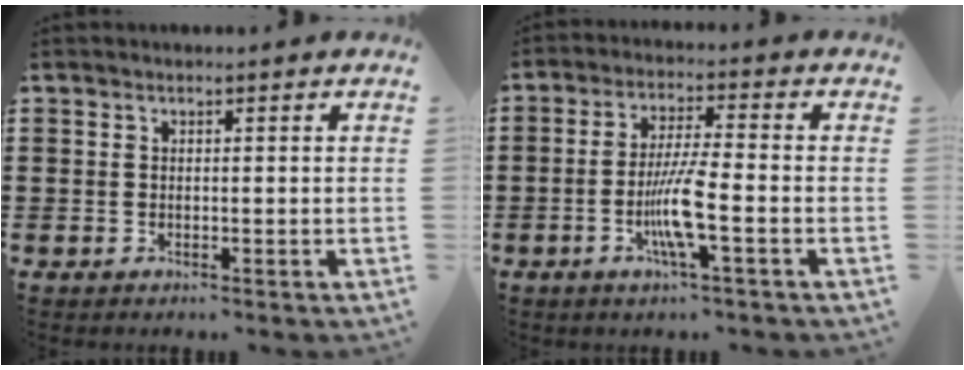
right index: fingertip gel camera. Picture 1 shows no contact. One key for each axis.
{"total": 7.2, "fx": -2.4, "fy": 0.7, "fz": 6.8, "tx": -0.142, "ty": -0.013, "tz": -0.050}